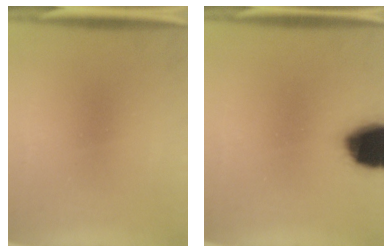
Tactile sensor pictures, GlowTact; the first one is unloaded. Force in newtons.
{"total": 17.6}